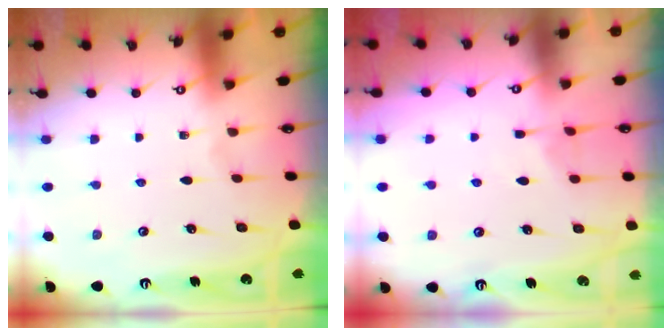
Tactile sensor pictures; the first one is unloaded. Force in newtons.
{"total": 3.6, "press": 3.5, "slide": 0.5}